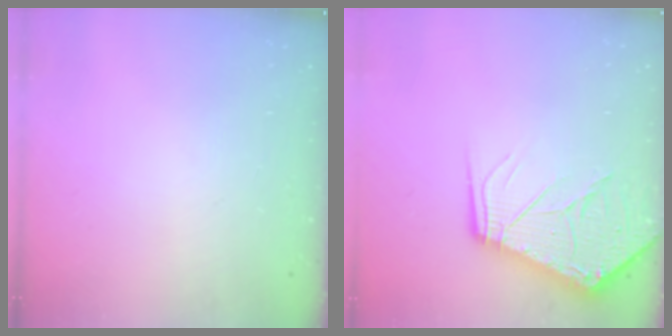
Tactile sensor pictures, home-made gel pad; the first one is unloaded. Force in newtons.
{"total": 13.0, "press": 13.0, "slide": 1.5}